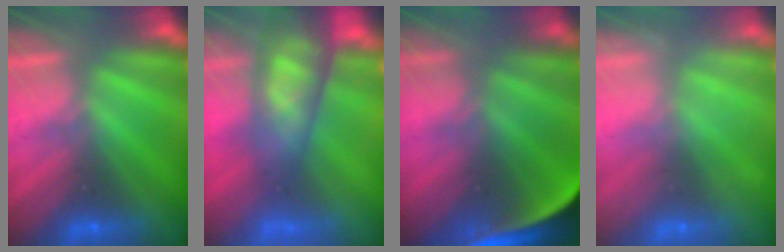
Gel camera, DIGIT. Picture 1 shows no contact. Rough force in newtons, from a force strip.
{"total": 10.1}
{"total": 11.6}
{"total": 2.4}